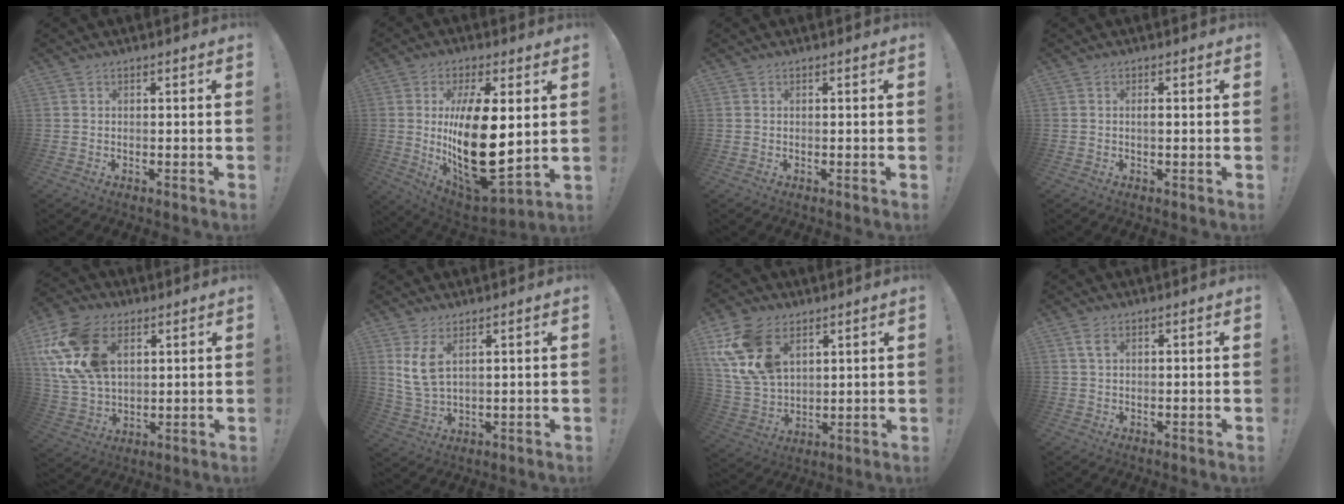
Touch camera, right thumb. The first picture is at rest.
{"total": 23.0, "force": [2.0, 10.0, 20.7], "torque": [-0.377, -0.043, 0.039]}
{"total": 0.0}
{"total": 1.0, "force": [-0.2, 0.2, 1.0], "torque": [-0.014, -0.001, -0.005]}
{"total": 20.2, "force": [7.3, 13.6, 13.0], "torque": [-0.252, -0.024, 0.140]}
{"total": 7.2, "force": [3.7, 3.0, 5.4], "torque": [-0.096, -0.017, 0.069]}
{"total": 16.7, "force": [8.1, 11.0, 9.6], "torque": [-0.191, -0.040, 0.158]}
{"total": 2.9, "force": [1.3, 1.5, 2.1], "torque": [-0.036, 0.000, 0.023]}